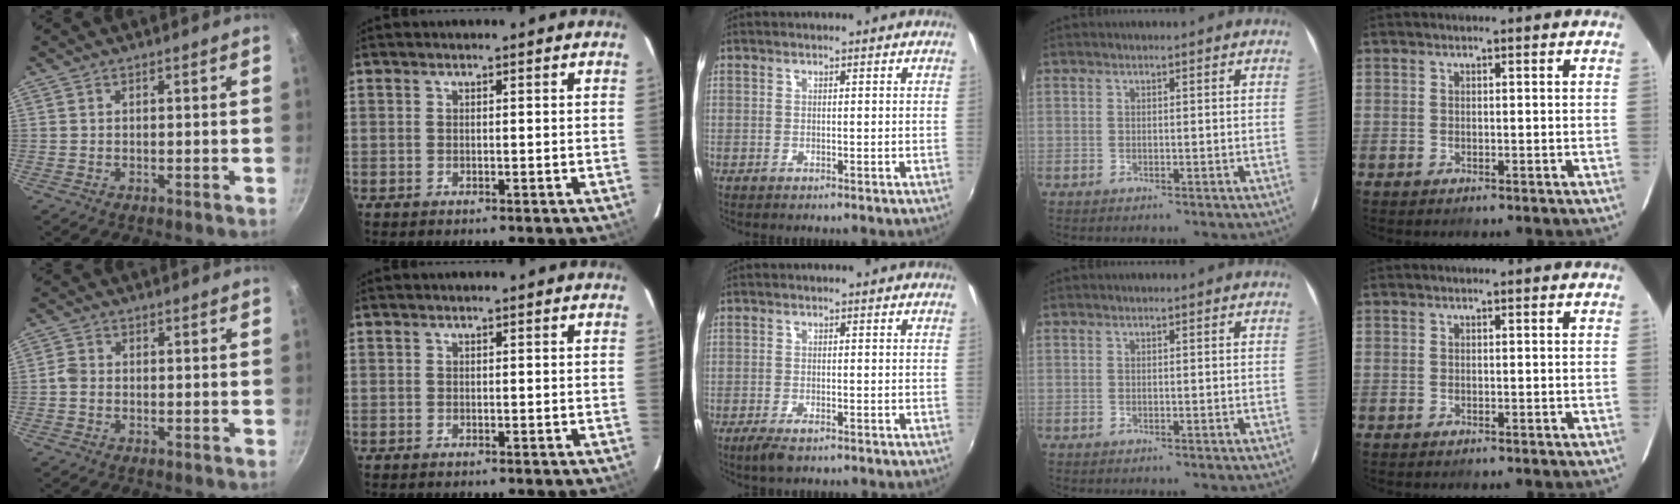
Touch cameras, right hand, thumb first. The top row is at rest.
{"thumb": {"total": 2.0, "force": [-0.6, 1.6, 1.0], "torque": [-0.020, 0.009, -0.017]}, "middle": {"total": 3.4, "force": [-2.2, 1.1, 2.3], "torque": [-0.053, -0.011, -0.041]}}